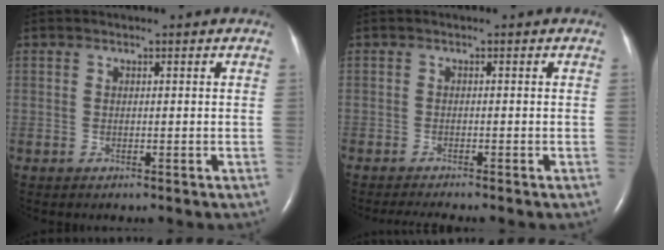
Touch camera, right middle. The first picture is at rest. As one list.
[{"total": 3.2, "force": [-2.8, -0.5, 1.5], "torque": [-0.022, -0.008, -0.046]}]